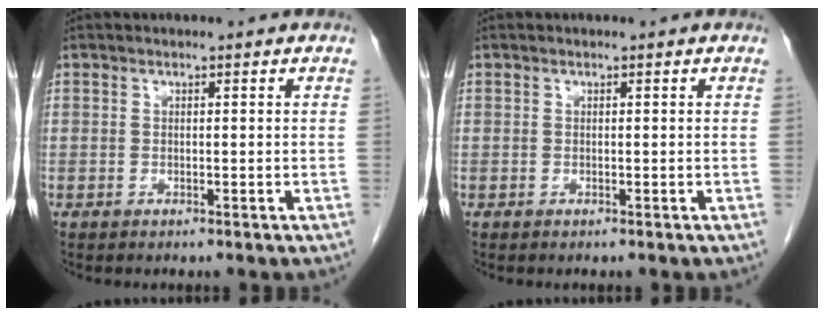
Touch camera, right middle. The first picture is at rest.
{"total": 0.0}